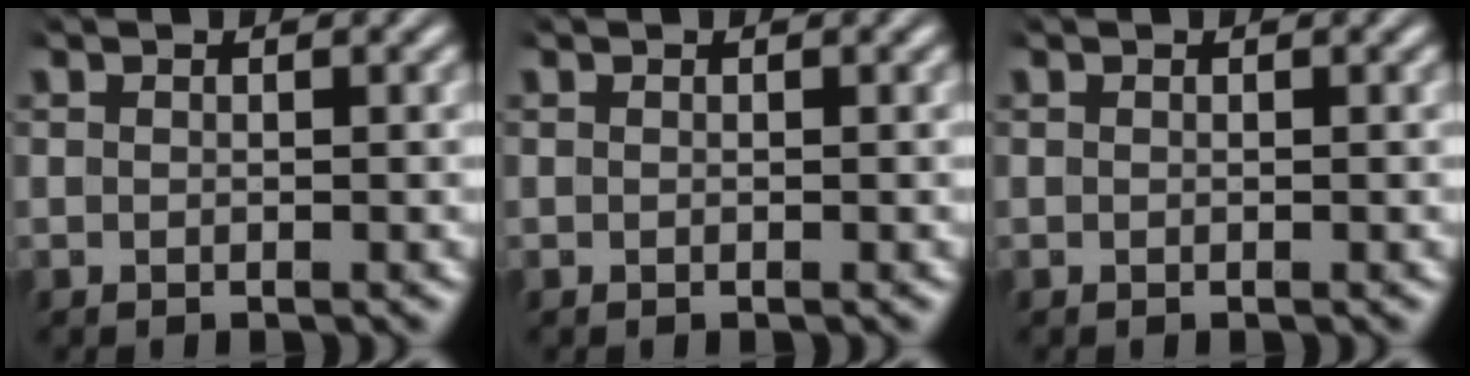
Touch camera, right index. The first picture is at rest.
{"total": 0.0}
{"total": 0.0}